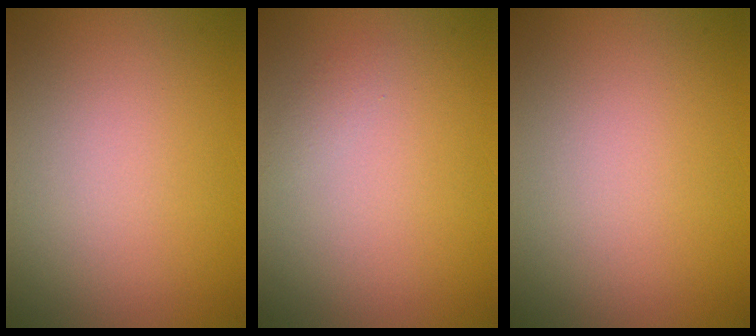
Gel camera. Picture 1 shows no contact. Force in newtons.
{"total": 0.6, "press": 0.6, "slide": 0.1}
{"total": 0.0}